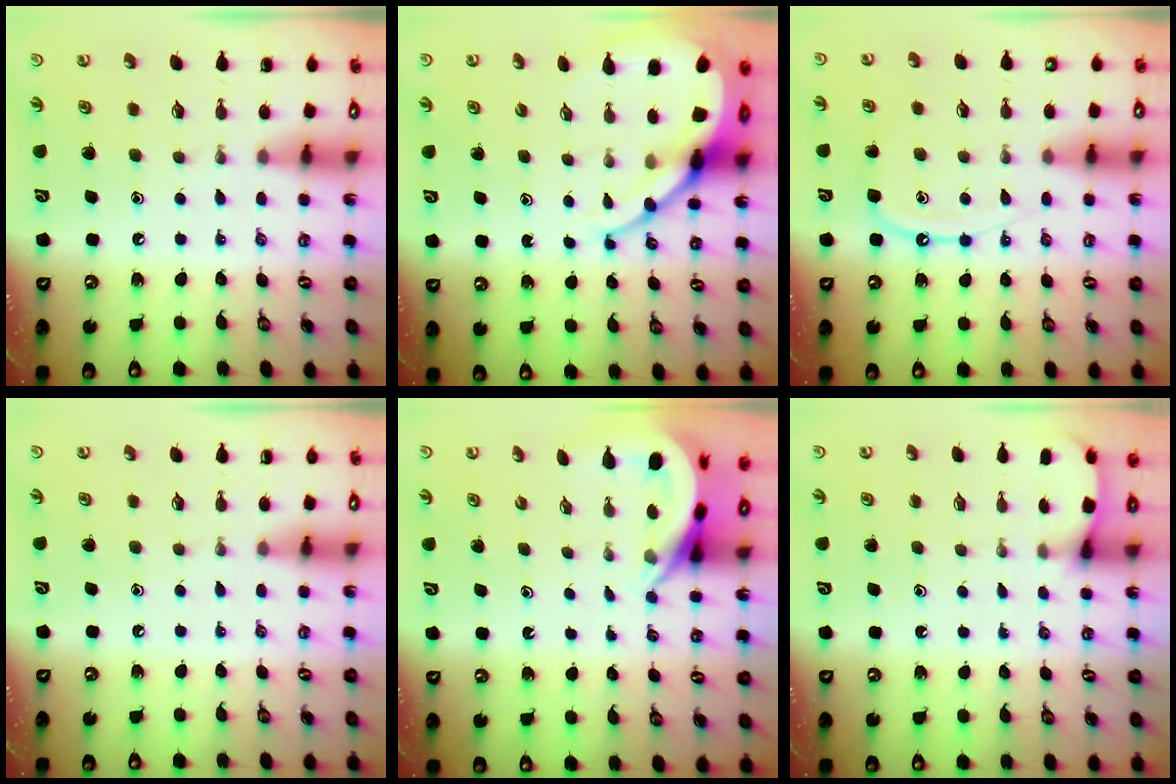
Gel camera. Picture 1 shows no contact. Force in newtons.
{"total": 10.3, "press": 10.3, "slide": 1.1}
{"total": 8.9, "press": 8.9, "slide": 0.9}
{"total": 0.0}
{"total": 4.6, "press": 4.6, "slide": 0.5}
{"total": 2.8, "press": 2.8, "slide": 0.1}